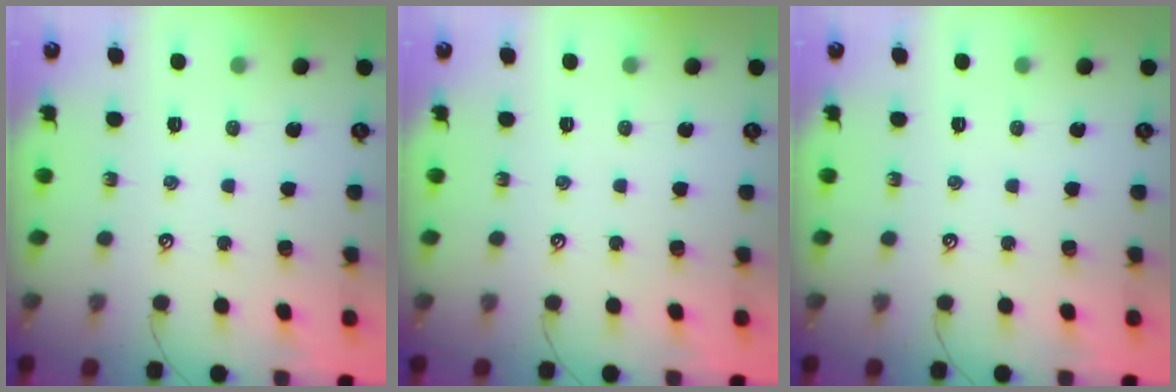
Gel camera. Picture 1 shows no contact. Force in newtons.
{"total": 0.0}
{"total": 0.0}